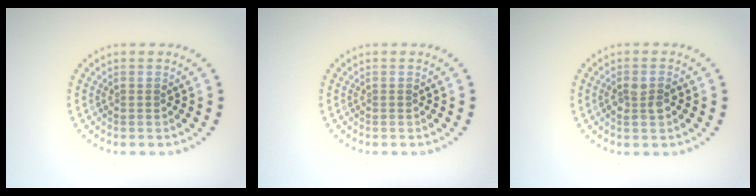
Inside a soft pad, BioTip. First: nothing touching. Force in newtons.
{"total": 0.0}
{"total": 1.7, "press": 1.7, "slide": 0.3}